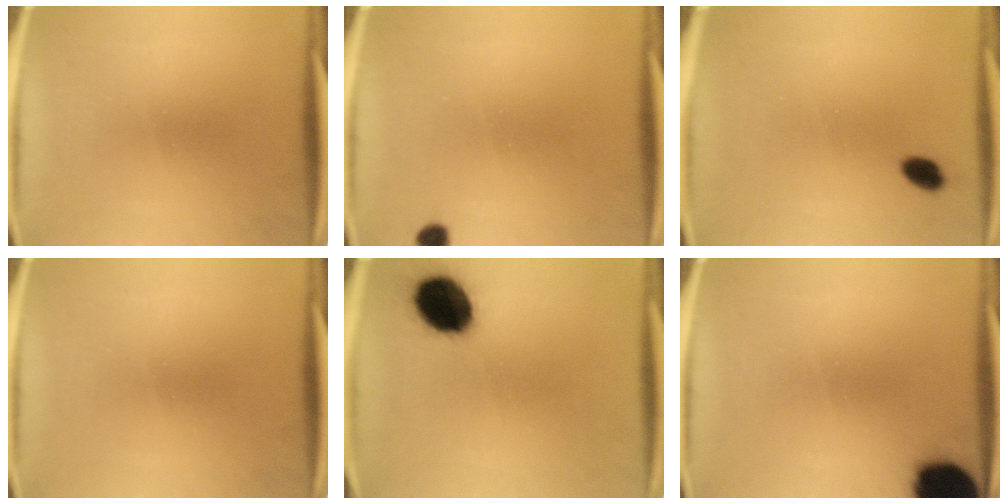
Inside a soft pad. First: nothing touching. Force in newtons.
{"total": 1.8}
{"total": 2.9}
{"total": 0.0}
{"total": 13.8}
{"total": 16.8}